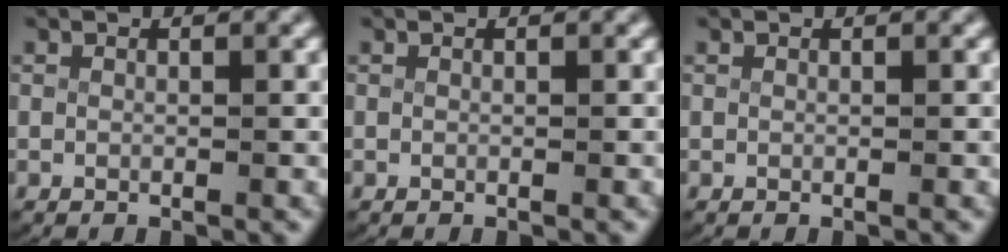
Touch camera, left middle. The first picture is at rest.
{"total": 0.0}
{"total": 0.0}